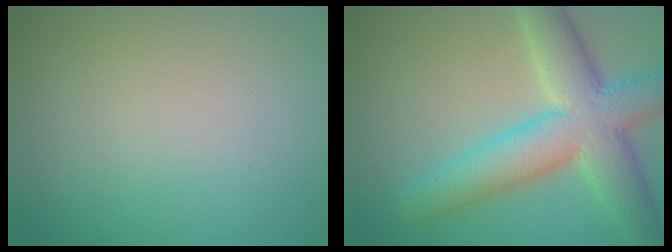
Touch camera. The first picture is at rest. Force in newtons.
{"total": 8.9, "press": 8.9, "slide": 0.3}